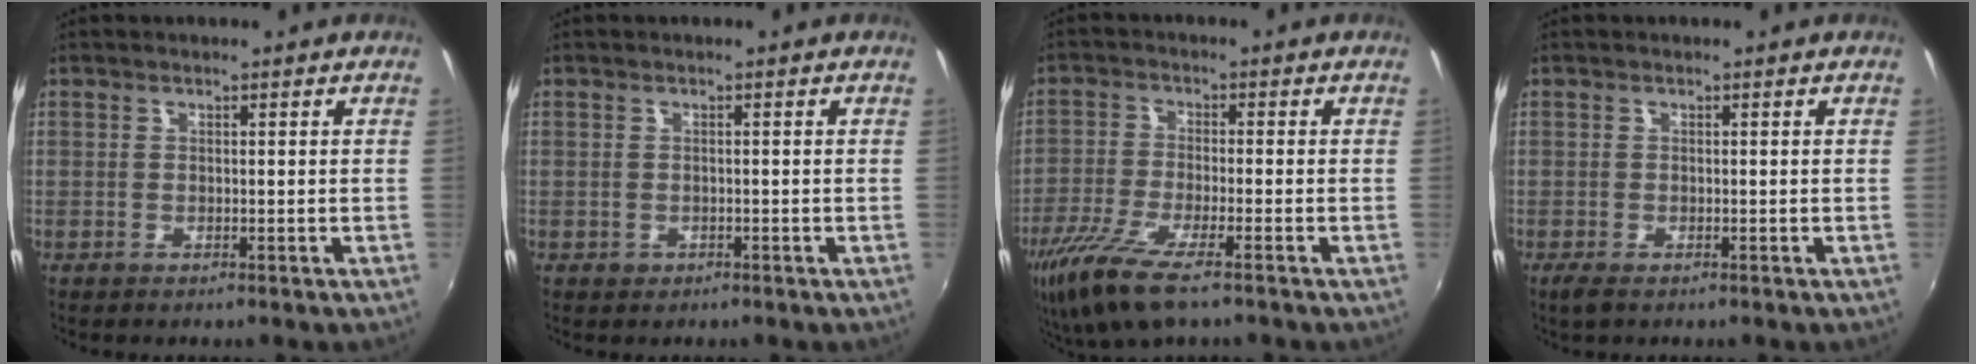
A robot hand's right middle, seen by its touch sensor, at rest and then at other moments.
{"total": 1.4, "force": [-0.7, 1.2, 0.4], "torque": [-0.011, -0.003, -0.007]}
{"total": 10.7, "force": [-7.1, 2.2, 7.6], "torque": [-0.175, -0.036, -0.139]}
{"total": 1.8, "force": [-1.0, 0.6, 1.4], "torque": [-0.029, -0.008, -0.017]}